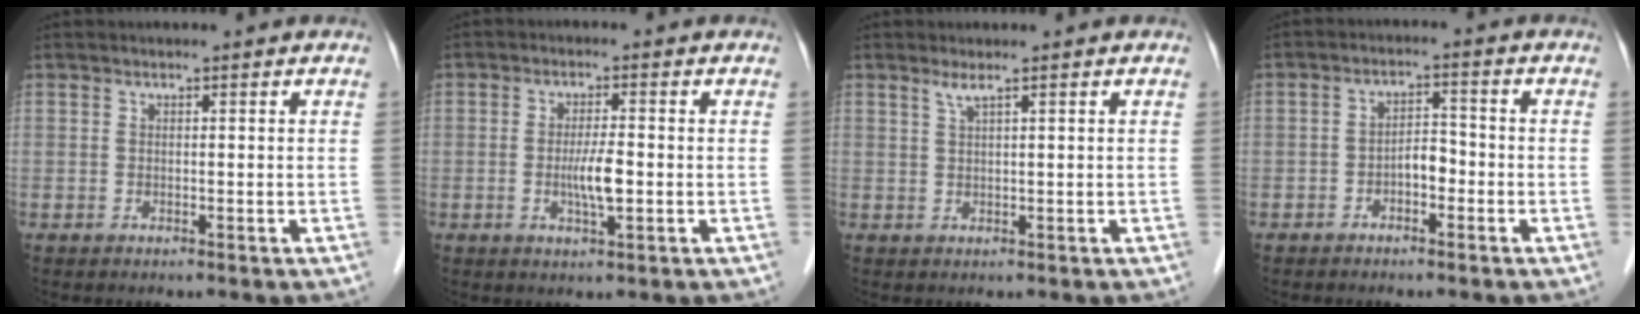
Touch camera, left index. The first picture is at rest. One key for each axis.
{"total": 4.1, "fx": -0.7, "fy": 0.5, "fz": 4.0, "tx": -0.079, "ty": -0.005, "tz": -0.012}
{"total": 1.4, "fx": 0.9, "fy": -0.3, "fz": 1.0, "tx": -0.025, "ty": 0.001, "tz": 0.021}
{"total": 3.1, "fx": -1.4, "fy": 1.4, "fz": 2.3, "tx": -0.038, "ty": 0.013, "tz": -0.025}